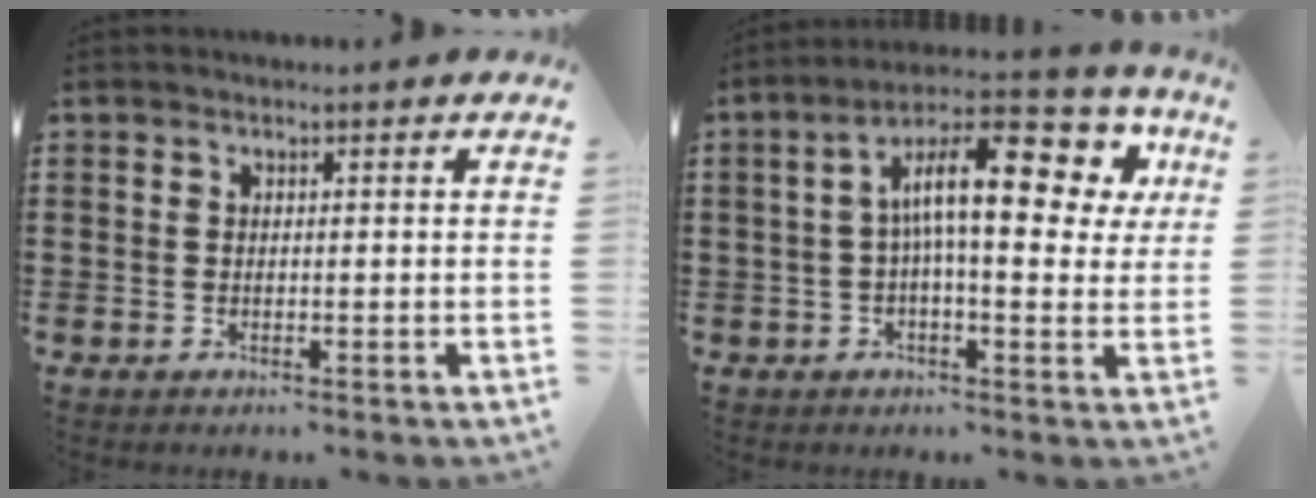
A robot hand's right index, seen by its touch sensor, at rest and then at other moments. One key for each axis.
{"total": 15.3, "fx": 4.3, "fy": 5.1, "fz": 13.7, "tx": -0.223, "ty": 0.002, "tz": 0.068}